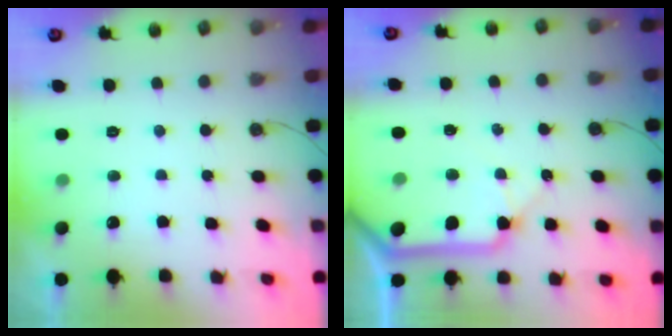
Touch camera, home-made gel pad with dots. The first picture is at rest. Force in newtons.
{"total": 12.7, "press": 12.6, "slide": 1.8}